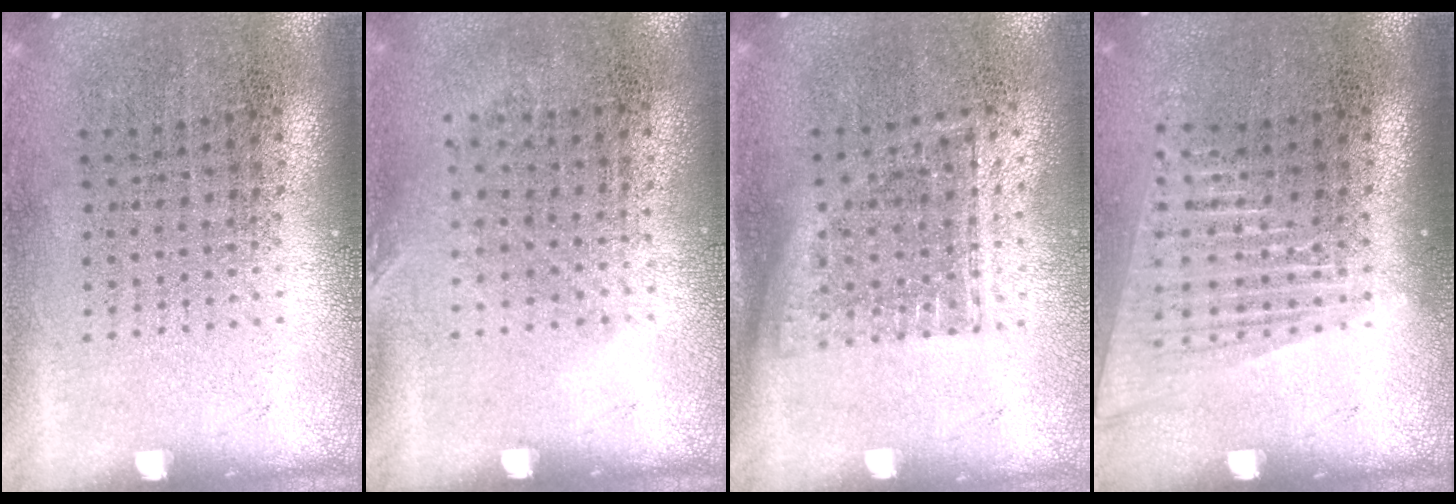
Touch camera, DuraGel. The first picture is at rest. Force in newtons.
{"total": 0.9, "press": 0.7, "slide": 0.5}
{"total": 1.2, "press": 0.9, "slide": 0.7}
{"total": 1.4, "press": 1.3, "slide": 0.6}